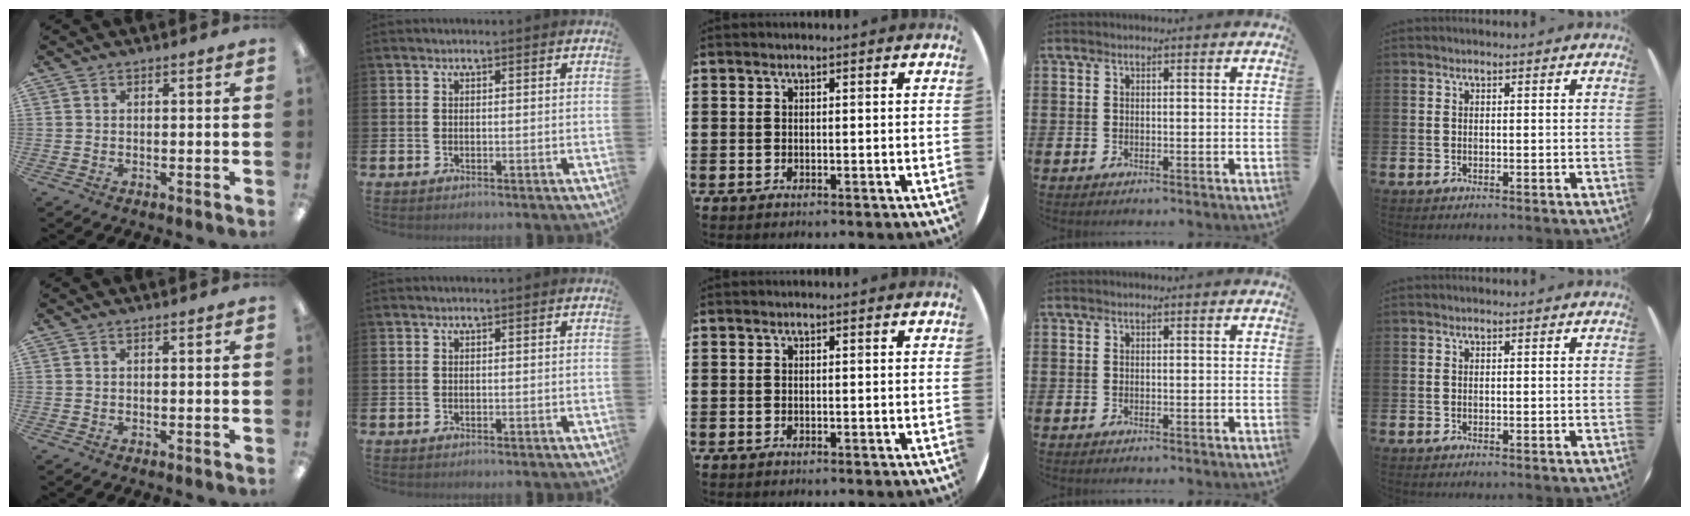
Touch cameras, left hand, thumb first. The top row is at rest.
{}